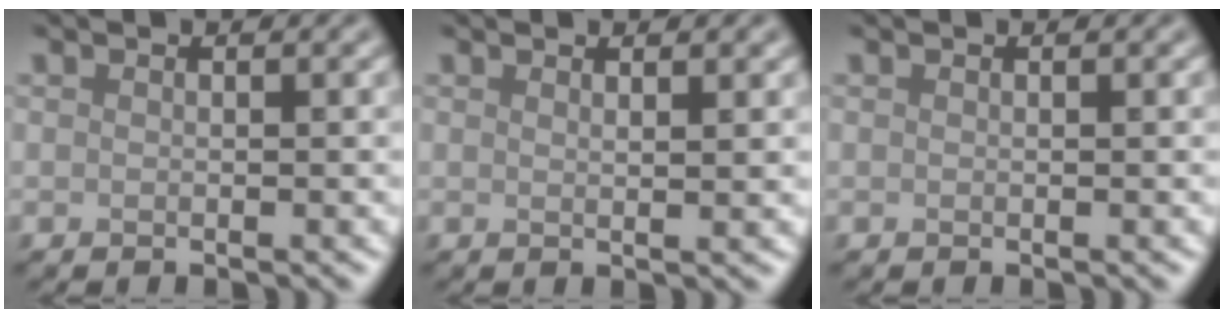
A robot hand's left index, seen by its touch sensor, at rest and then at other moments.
{"total": 1.7, "force": [1.0, 0.5, 1.3], "torque": [-0.012, 0.001, 0.008]}
{"total": 0.0}